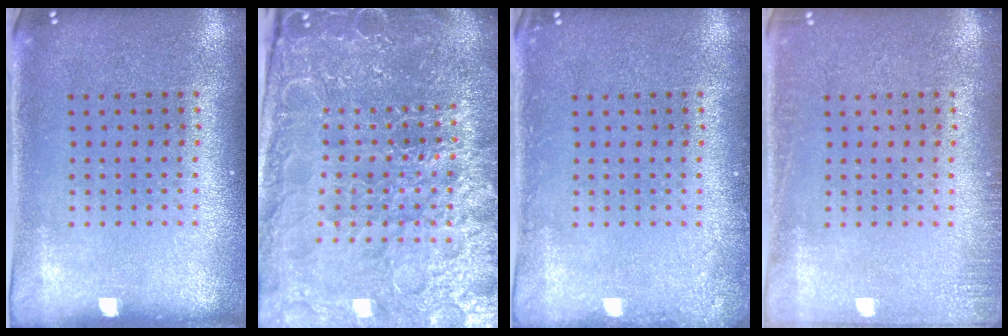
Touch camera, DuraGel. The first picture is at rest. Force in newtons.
{"total": 5.9, "press": 5.3, "slide": 2.6}
{"total": 1.1, "press": 1.1, "slide": 0.1}
{"total": 1.3, "press": 1.3, "slide": 0.3}